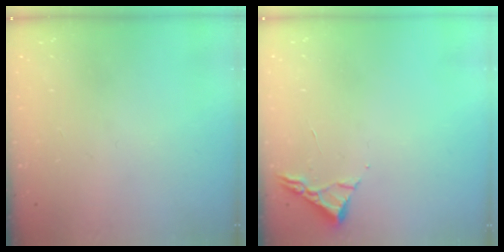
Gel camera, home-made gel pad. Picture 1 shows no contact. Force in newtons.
{"total": 3.0, "press": 2.9, "slide": 0.4}